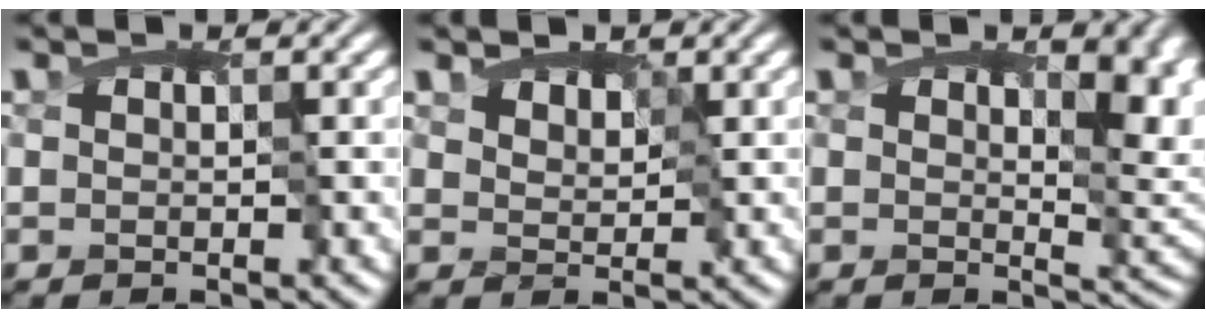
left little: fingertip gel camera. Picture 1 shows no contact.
{"total": 1.3, "force": [0.6, 1.0, 0.6], "torque": [-0.024, -0.006, 0.012]}
{"total": 9.7, "force": [5.3, 4.6, 6.7], "torque": [-0.093, 0.020, 0.074]}